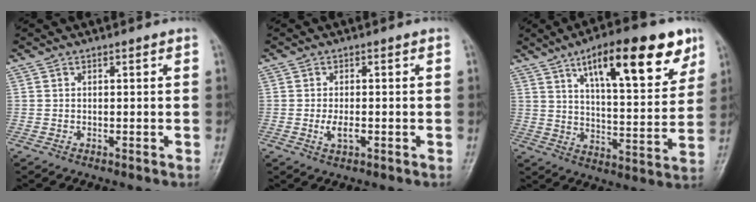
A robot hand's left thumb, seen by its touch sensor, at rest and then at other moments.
{"total": 2.8, "force": [-0.6, 1.3, 2.4], "torque": [-0.046, -0.003, -0.011]}
{"total": 20.2, "force": [11.1, 6.5, 15.6], "torque": [-0.194, -0.038, 0.170]}